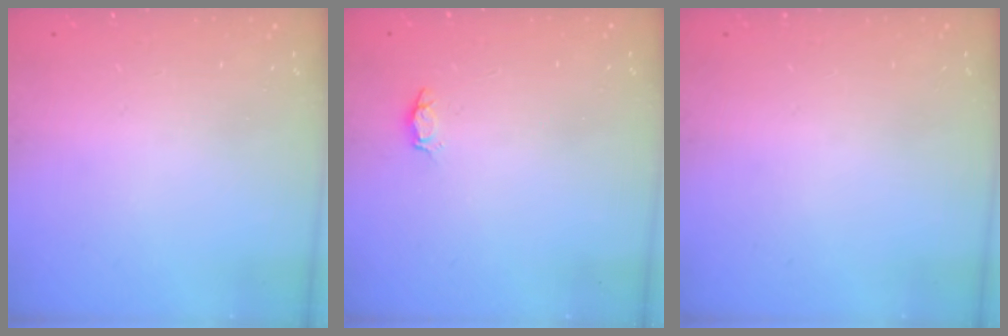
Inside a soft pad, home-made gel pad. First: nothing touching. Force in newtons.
{"total": 2.9, "press": 2.9, "slide": 0.4}
{"total": 0.0}